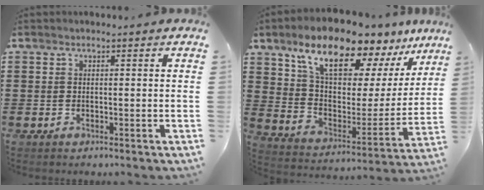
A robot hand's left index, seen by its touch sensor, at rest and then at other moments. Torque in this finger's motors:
{"motor_torque": [2.14, 0.00, 1.05, 0.21]}